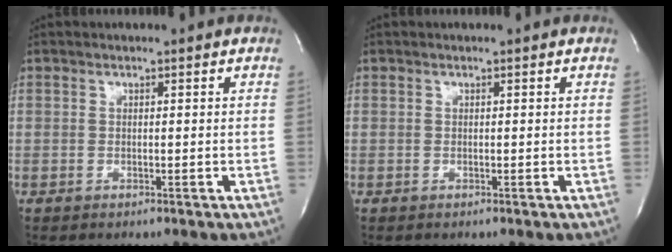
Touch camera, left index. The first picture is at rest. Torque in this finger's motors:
{"motor_torque": [0.00, 0.00, 0.01, 0.00]}